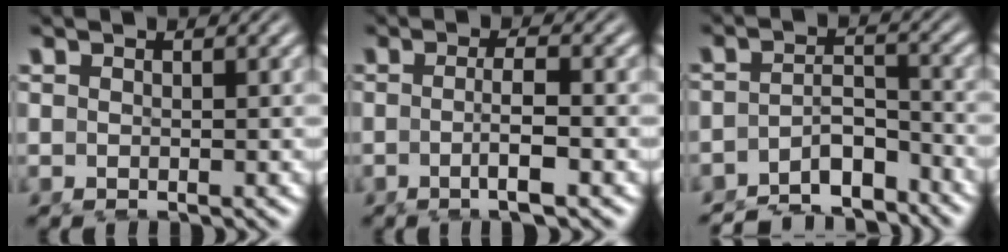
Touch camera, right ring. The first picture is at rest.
{"total": 3.0, "force": [-0.8, -0.7, 2.8], "torque": [-0.040, 0.003, -0.015]}
{"total": 6.8, "force": [-6.2, 2.0, 2.0], "torque": [-0.018, -0.017, -0.097]}